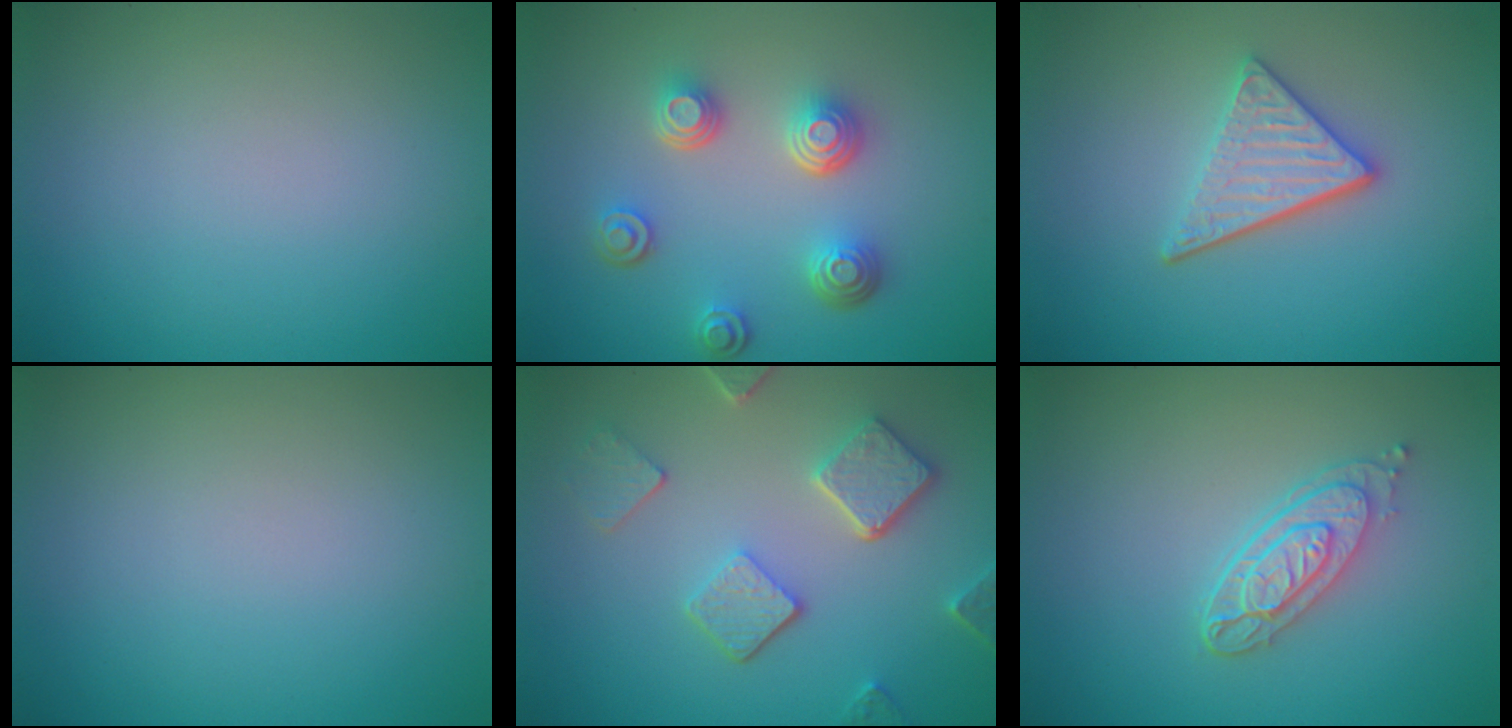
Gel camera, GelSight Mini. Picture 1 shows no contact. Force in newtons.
{"total": 4.4, "press": 3.4, "slide": 2.8}
{"total": 3.6, "press": 3.0, "slide": 2.0}
{"total": 0.0}
{"total": 4.9, "press": 3.8, "slide": 3.1}
{"total": 3.8, "press": 3.0, "slide": 2.3}